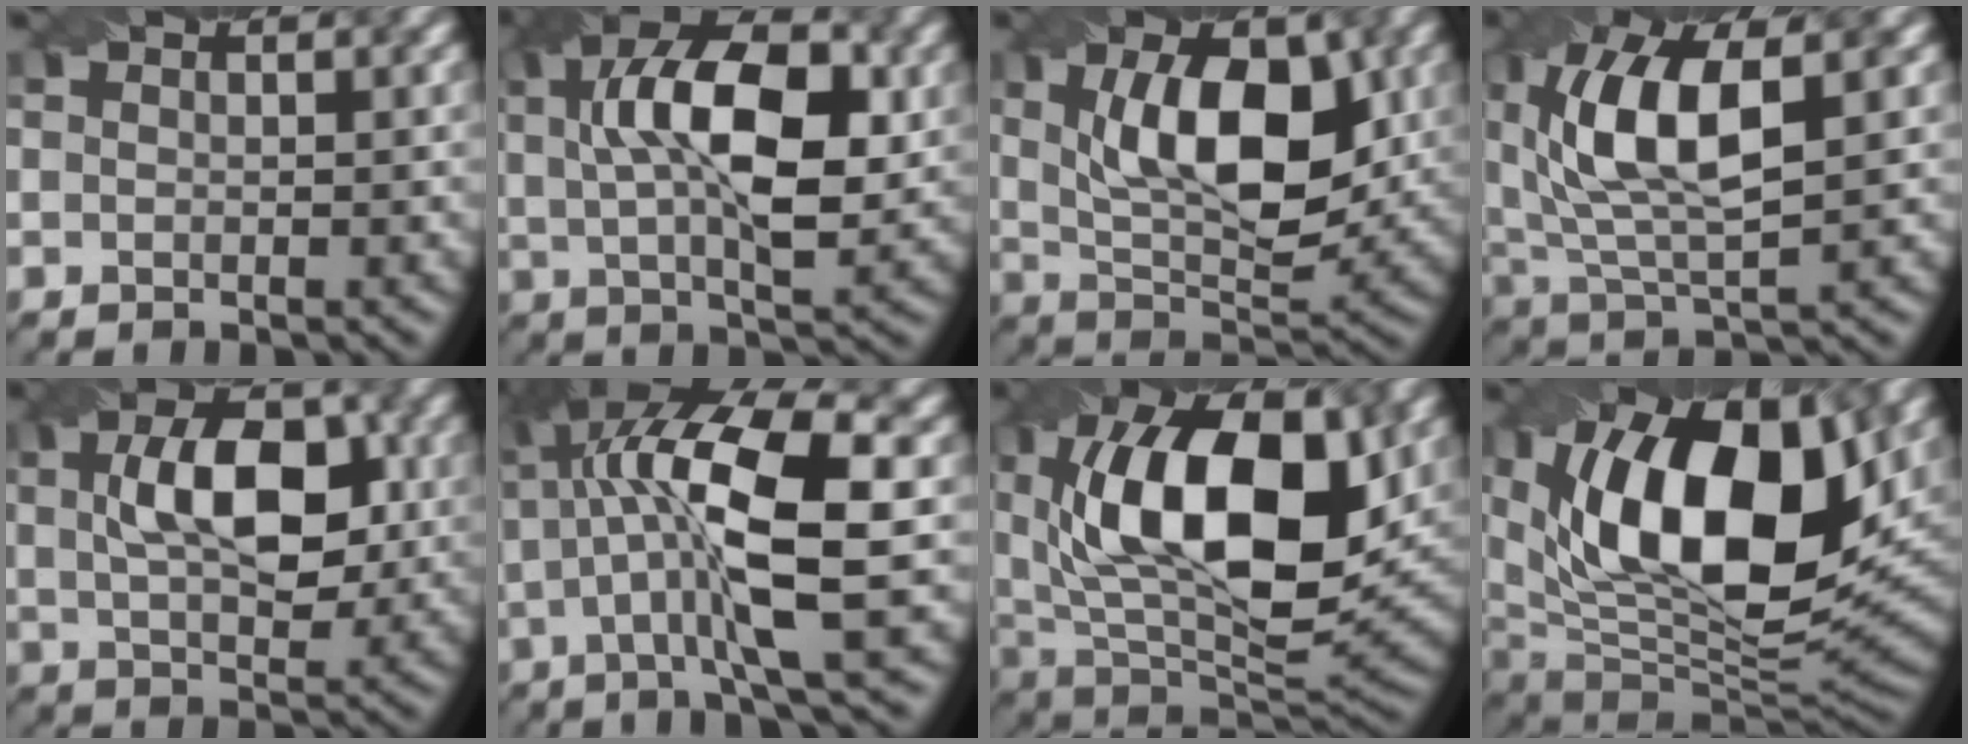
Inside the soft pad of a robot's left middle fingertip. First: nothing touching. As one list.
[{"total": 10.4, "force": [1.5, 4.4, 9.3], "torque": [-0.150, 0.020, 0.030]}, {"total": 9.8, "force": [1.5, 4.6, 8.5], "torque": [-0.132, 0.011, 0.032]}, {"total": 9.3, "force": [2.0, 3.9, 8.2], "torque": [-0.173, 0.014, 0.041]}, {"total": 7.6, "force": [1.0, 4.0, 6.4], "torque": [-0.107, 0.019, 0.023]}, {"total": 10.3, "force": [0.4, 2.4, 10.0], "torque": [-0.174, 0.019, 0.018]}, {"total": 14.7, "force": [3.3, 7.4, 12.3], "torque": [-0.210, 0.009, 0.061]}, {"total": 15.7, "force": [4.4, 7.8, 12.8], "torque": [-0.210, 0.009, 0.073]}]